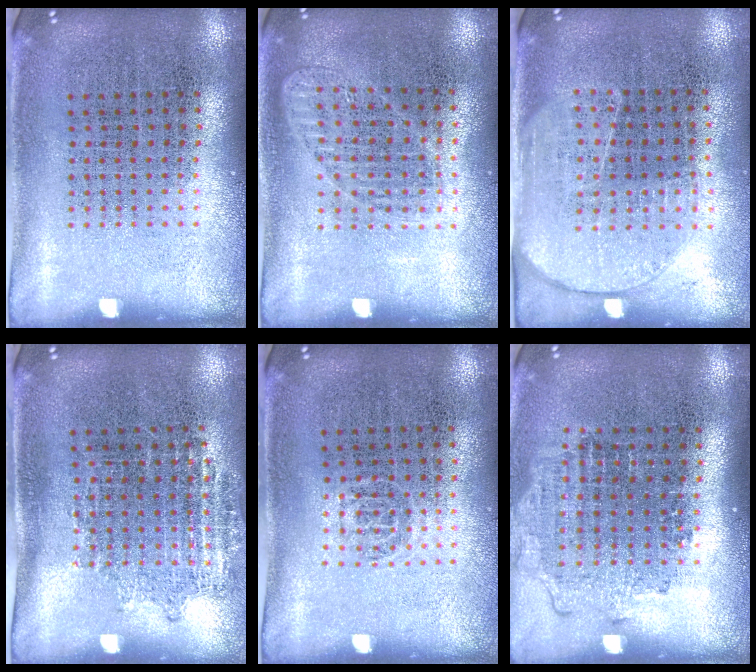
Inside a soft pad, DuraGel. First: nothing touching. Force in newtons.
{"total": 1.2, "press": 1.1, "slide": 0.3}
{"total": 1.9, "press": 1.5, "slide": 1.1}
{"total": 1.1, "press": 0.9, "slide": 0.6}
{"total": 0.6, "press": 0.4, "slide": 0.4}
{"total": 1.2, "press": 1.1, "slide": 0.5}